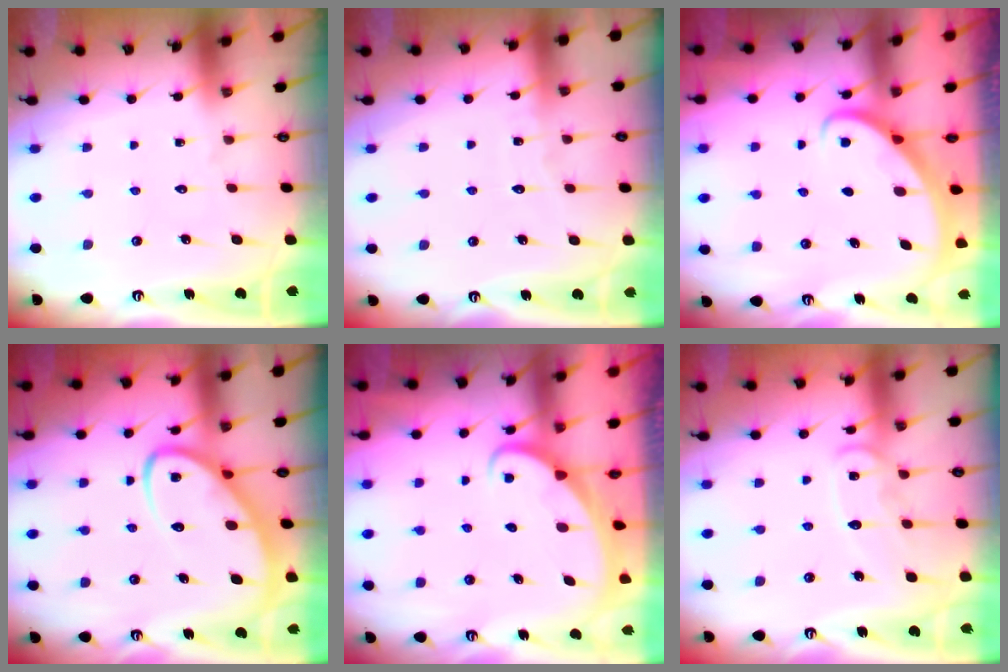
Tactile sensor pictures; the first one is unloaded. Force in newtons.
{"total": 2.6, "press": 2.6, "slide": 0.3}
{"total": 2.9, "press": 2.9, "slide": 0.2}
{"total": 7.7, "press": 7.7, "slide": 0.8}
{"total": 2.3, "press": 2.3, "slide": 0.3}
{"total": 10.7, "press": 10.6, "slide": 1.0}